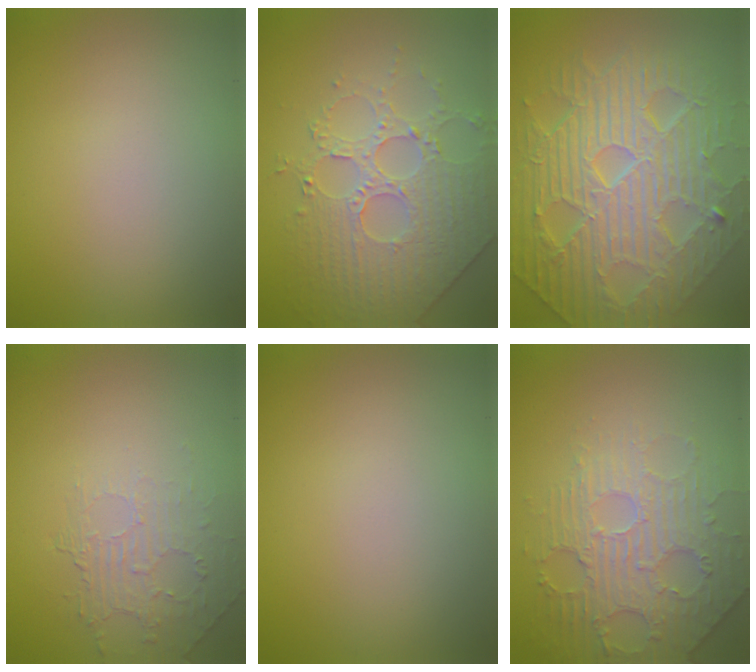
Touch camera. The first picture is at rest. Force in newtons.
{"total": 4.4, "press": 4.2, "slide": 1.4}
{"total": 11.7, "press": 7.6, "slide": 8.9}
{"total": 2.0, "press": 0.8, "slide": 1.8}
{"total": 0.0}
{"total": 4.6, "press": 3.8, "slide": 2.7}